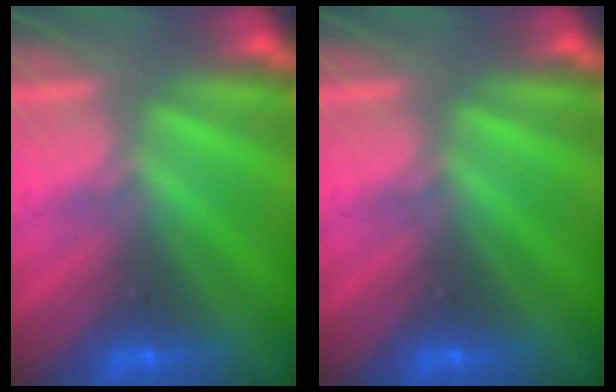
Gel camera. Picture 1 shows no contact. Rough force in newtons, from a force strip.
{"total": 0.0}